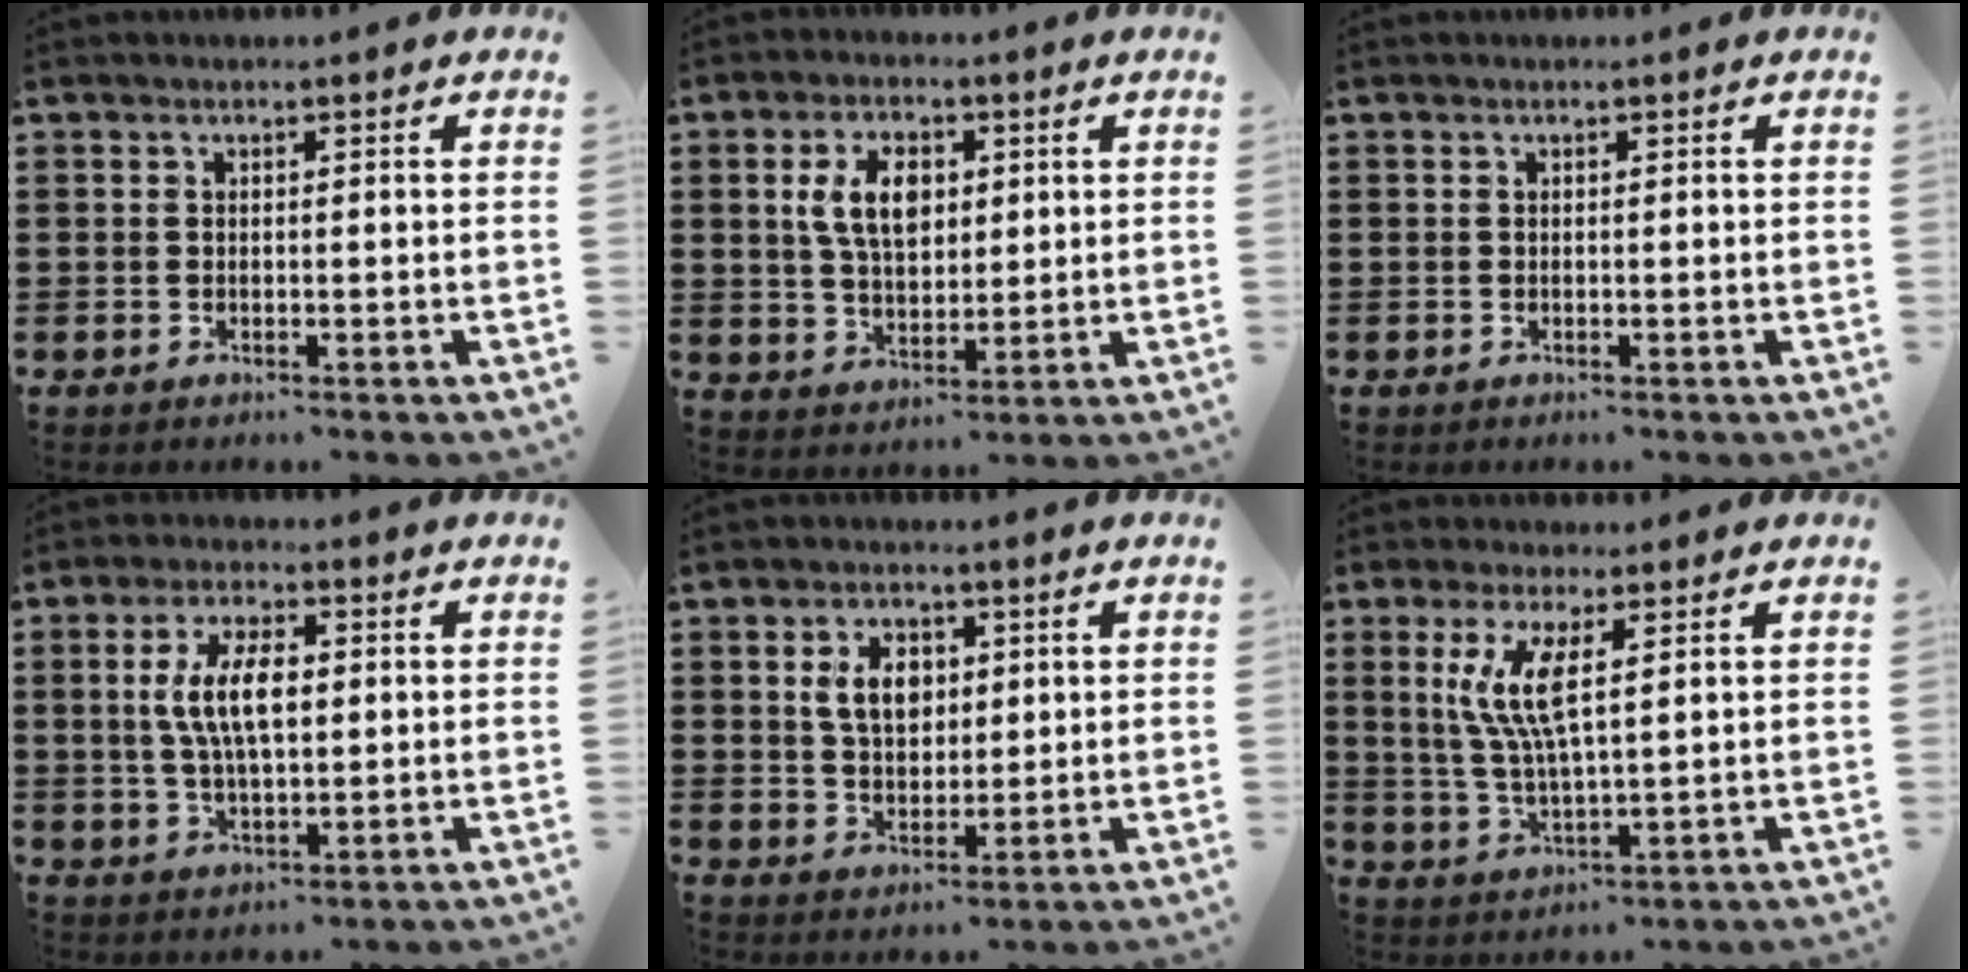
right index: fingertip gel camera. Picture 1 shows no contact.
{"total": 7.5, "force": [1.8, 4.6, 5.7], "torque": [-0.130, 0.008, 0.024]}
{"total": 0.0}
{"total": 8.2, "force": [1.1, 3.4, 7.4], "torque": [-0.158, 0.007, 0.014]}
{"total": 5.9, "force": [1.5, 4.0, 4.1], "torque": [-0.093, 0.009, 0.021]}
{"total": 7.5, "force": [2.4, 1.7, 6.9], "torque": [-0.155, -0.004, 0.036]}